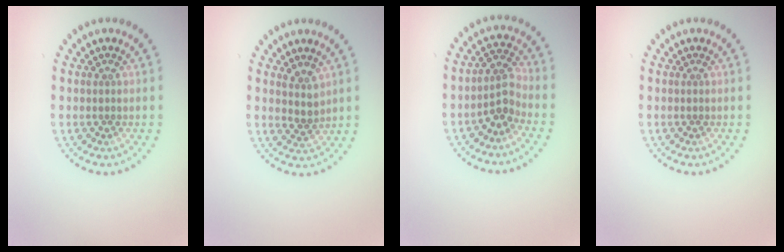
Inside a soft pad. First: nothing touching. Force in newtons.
{"total": 1.8, "press": 1.5, "slide": 1.1}
{"total": 2.7, "press": 1.9, "slide": 1.8}
{"total": 0.0}